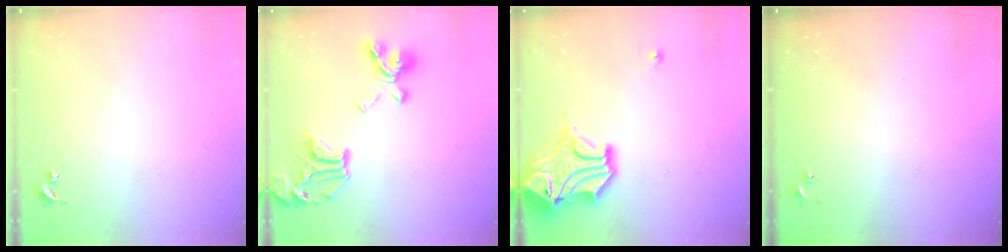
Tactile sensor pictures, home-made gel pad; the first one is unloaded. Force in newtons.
{"total": 21.7, "press": 21.6, "slide": 2.0}
{"total": 18.1, "press": 17.9, "slide": 2.5}
{"total": 0.0}